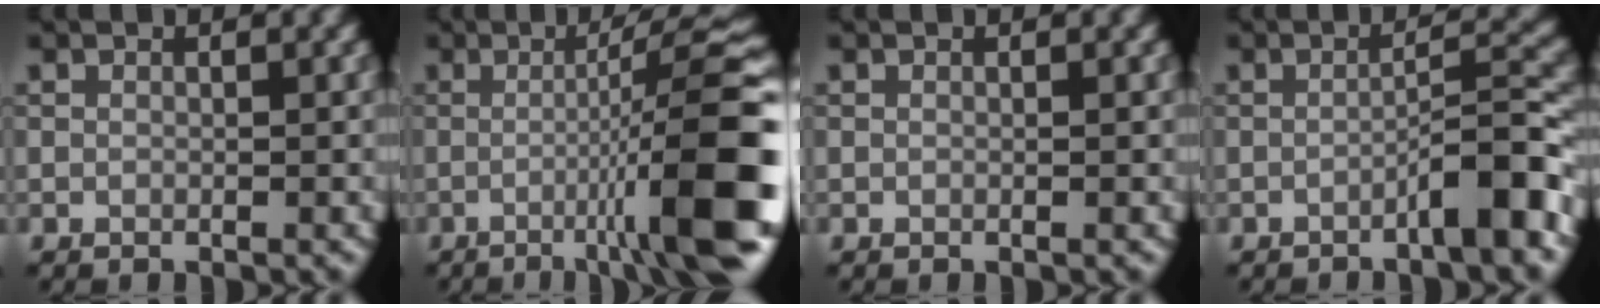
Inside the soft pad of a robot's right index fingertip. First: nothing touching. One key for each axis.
{"total": 12.6, "fx": -3.0, "fy": 1.7, "fz": 12.1, "tx": -0.150, "ty": 0.019, "tz": -0.046}
{"total": 0.0}
{"total": 4.8, "fx": -2.3, "fy": 0.6, "fz": 4.1, "tx": -0.058, "ty": 0.021, "tz": -0.043}